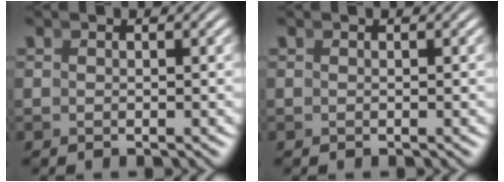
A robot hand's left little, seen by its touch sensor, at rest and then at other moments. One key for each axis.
{"total": 0.0}